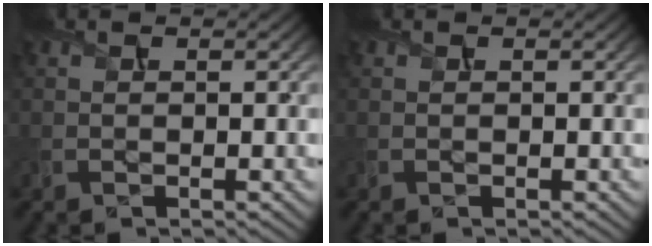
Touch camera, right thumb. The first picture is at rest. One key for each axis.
{"total": 0.0}